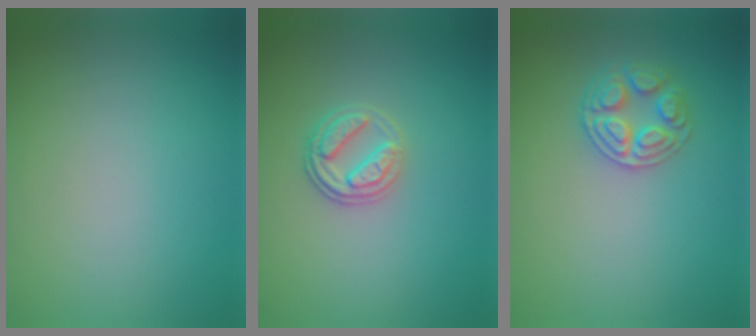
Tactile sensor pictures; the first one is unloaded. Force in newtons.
{"total": 2.6, "press": 2.5, "slide": 0.8}
{"total": 3.0, "press": 3.0, "slide": 0.5}